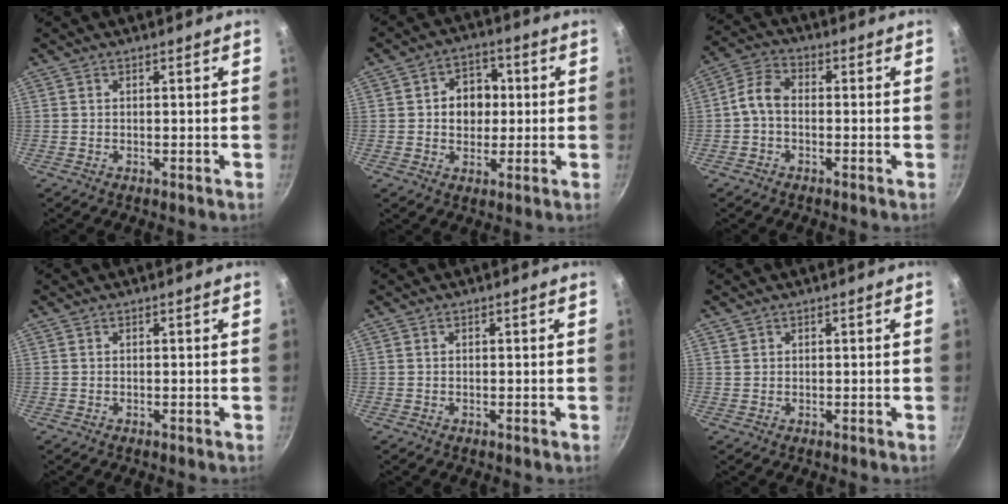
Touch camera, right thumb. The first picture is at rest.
{"total": 8.3, "force": [0.8, 6.7, 4.8], "torque": [-0.030, 0.008, 0.005]}
{"total": 5.2, "force": [-0.9, 3.6, 3.7], "torque": [-0.075, 0.029, -0.032]}
{"total": 0.0}
{"total": 0.0}
{"total": 0.8, "force": [0.5, 0.7, 0.1], "torque": [0.005, 0.007, 0.009]}